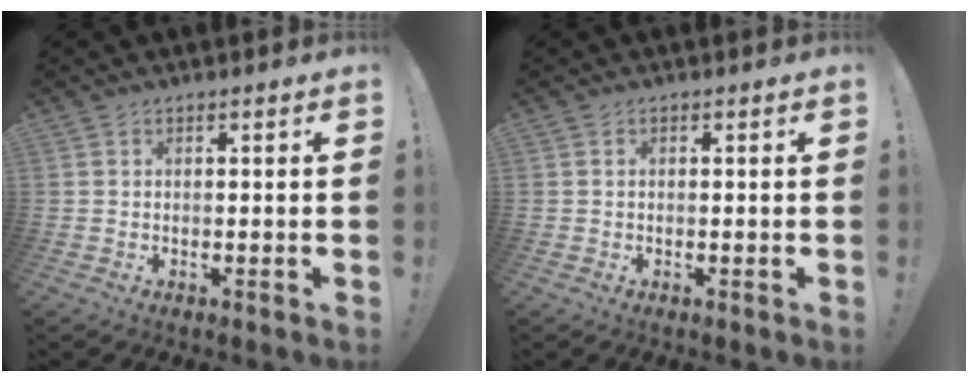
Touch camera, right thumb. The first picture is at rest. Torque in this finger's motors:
{"motor_torque": [-0.19, 0.00, 0.02, 0.00, -0.05]}